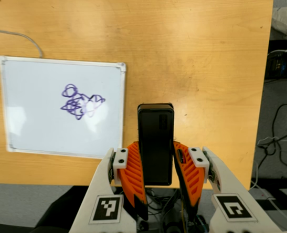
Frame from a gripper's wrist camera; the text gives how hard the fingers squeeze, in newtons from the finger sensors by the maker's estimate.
{"total": 4.9, "left": 3.6, "right": 6.3}